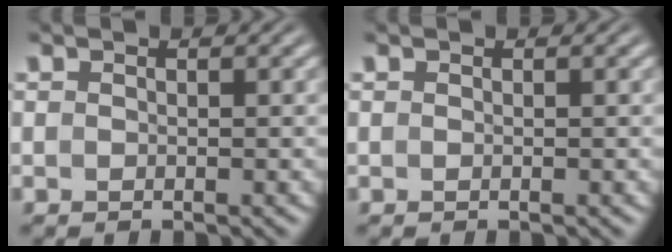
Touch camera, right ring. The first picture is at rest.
{"total": 0.0}